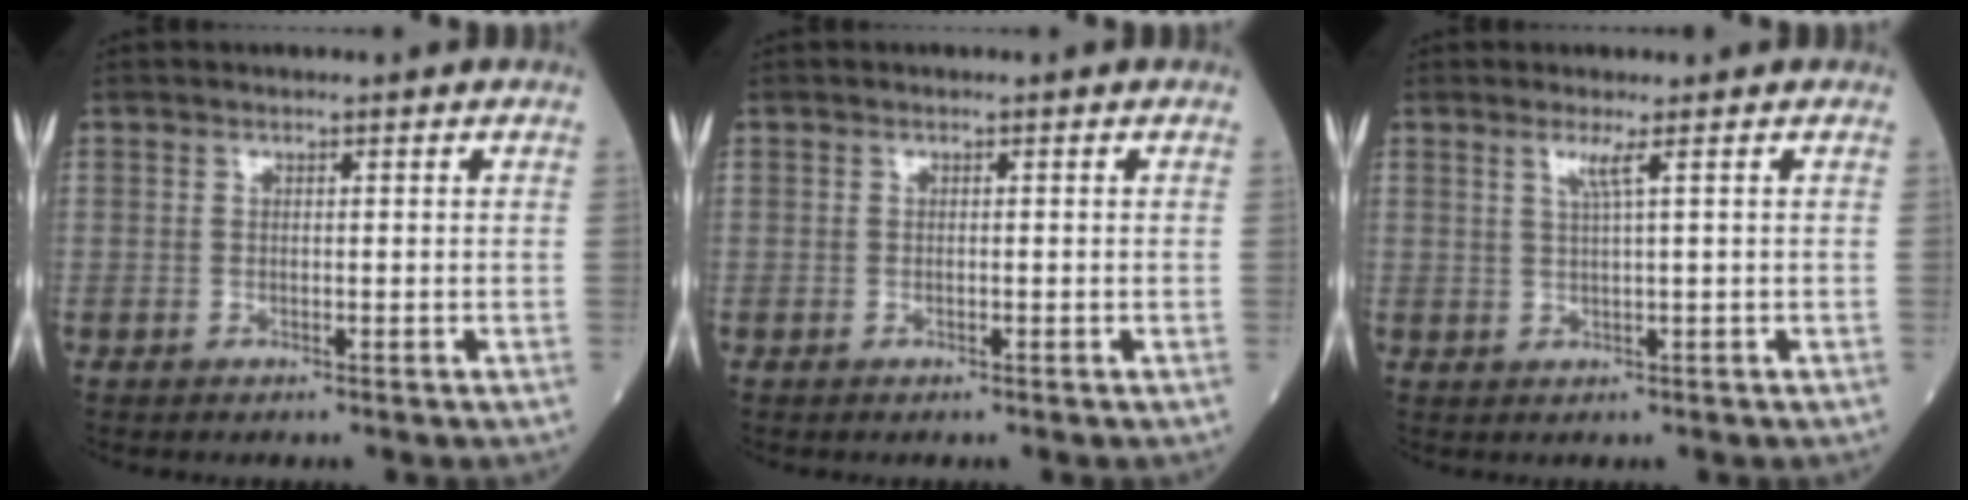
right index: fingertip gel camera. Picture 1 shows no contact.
{"total": 0.0}
{"total": 2.0, "force": [0.9, -0.7, 1.6], "torque": [-0.038, -0.005, 0.022]}